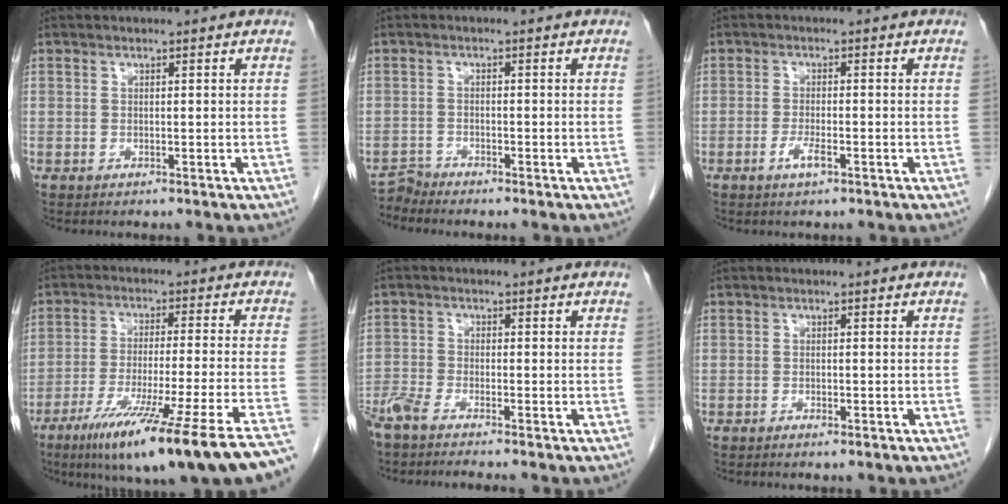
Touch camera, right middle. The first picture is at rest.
{"total": 1.9, "force": [-1.7, -0.5, -0.8], "torque": [0.022, -0.011, -0.031]}
{"total": 2.5, "force": [-1.3, 0.5, 2.0], "torque": [-0.041, -0.001, -0.024]}
{"total": 23.1, "force": [-16.5, -0.5, 16.2], "torque": [-0.173, -0.041, -0.255]}
{"total": 4.9, "force": [-4.4, -0.4, 2.3], "torque": [-0.037, -0.012, -0.081]}
{"total": 1.4, "force": [-1.0, 0.2, 1.0], "torque": [-0.018, -0.001, -0.012]}